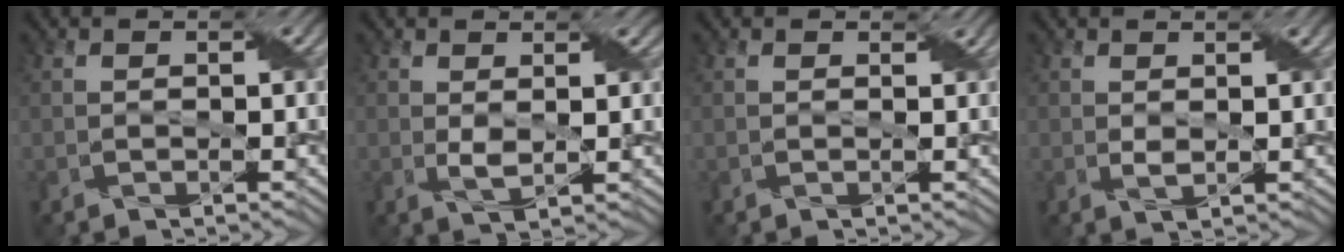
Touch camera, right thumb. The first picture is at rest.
{"total": 2.3, "force": [0.8, 1.0, 1.9], "torque": [-0.045, -0.004, 0.017]}
{"total": 0.5, "force": [0.5, 0.2, 0.2], "torque": [-0.003, -0.001, 0.009]}
{"total": 1.7, "force": [0.7, 0.4, 1.5], "torque": [-0.033, 0.000, 0.016]}